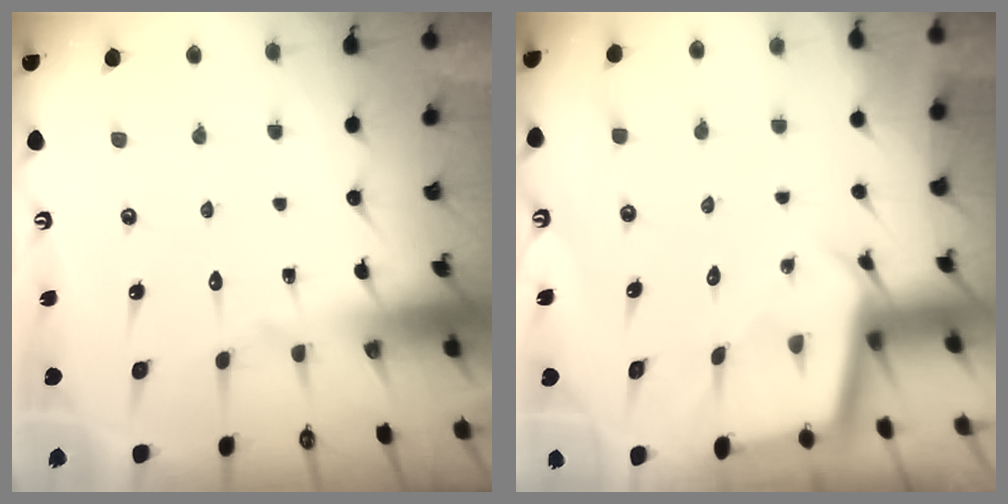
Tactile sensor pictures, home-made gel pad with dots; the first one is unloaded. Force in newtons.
{"total": 2.3, "press": 2.3, "slide": 0.2}